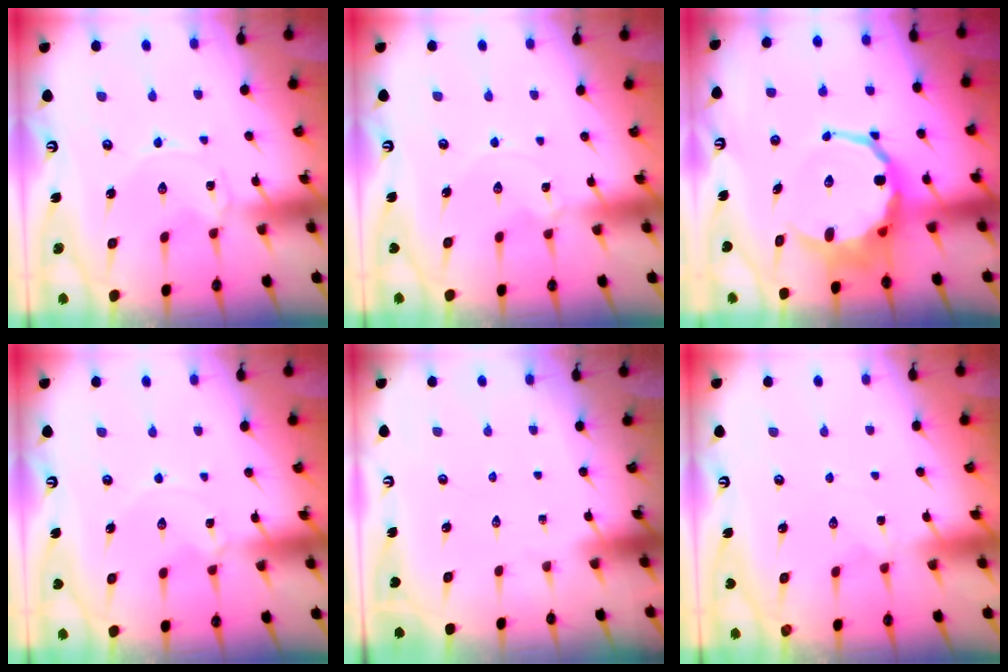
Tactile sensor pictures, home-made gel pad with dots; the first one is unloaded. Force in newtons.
{"total": 0.0}
{"total": 9.9, "press": 9.7, "slide": 2.3}
{"total": 0.8, "press": 0.8, "slide": 0.1}
{"total": 0.0}
{"total": 1.0, "press": 1.0, "slide": 0.3}